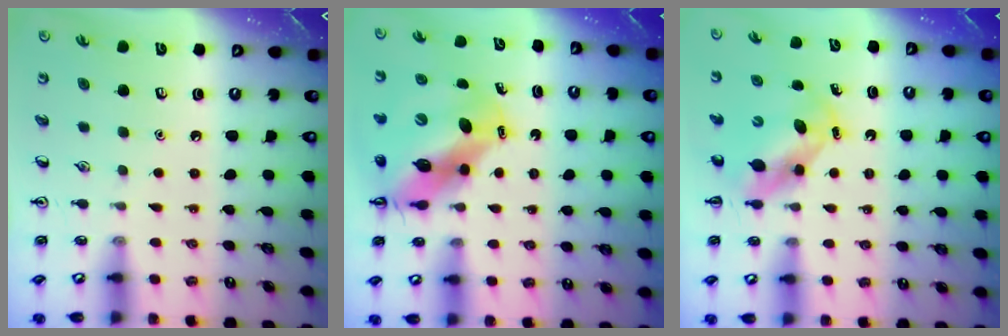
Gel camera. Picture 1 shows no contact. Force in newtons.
{"total": 10.9, "press": 10.5, "slide": 3.1}
{"total": 5.7, "press": 5.6, "slide": 0.9}